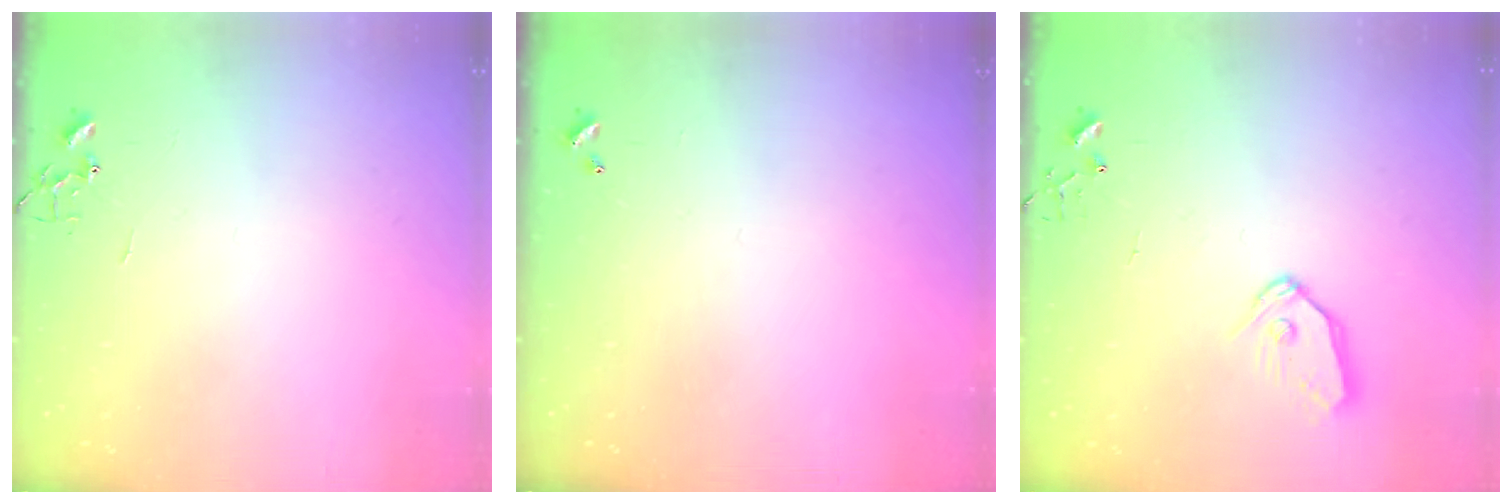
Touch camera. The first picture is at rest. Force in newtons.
{"total": 0.0}
{"total": 8.9, "press": 8.8, "slide": 0.6}